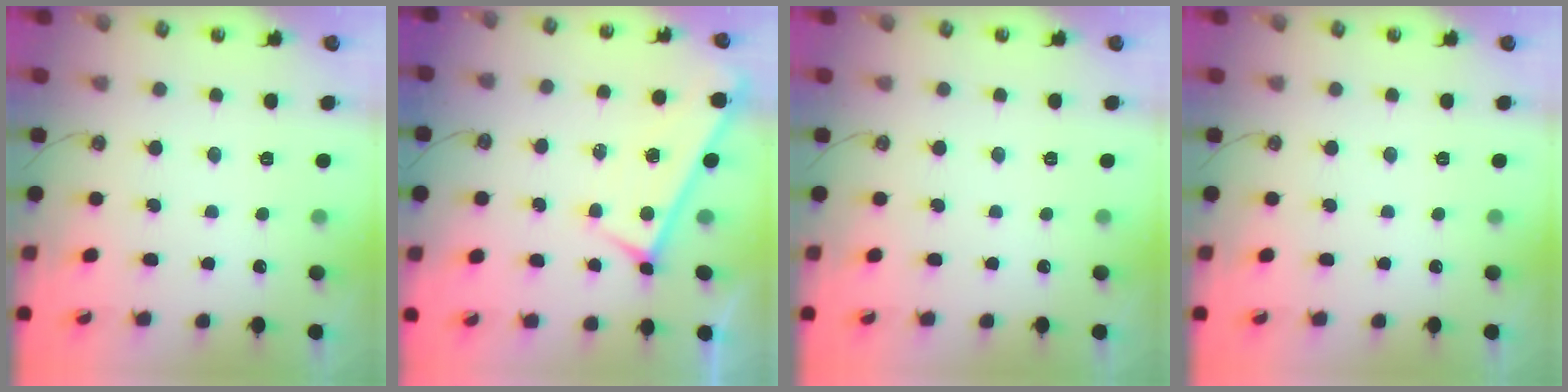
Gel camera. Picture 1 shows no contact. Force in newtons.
{"total": 0.0}
{"total": 0.0}
{"total": 0.0}